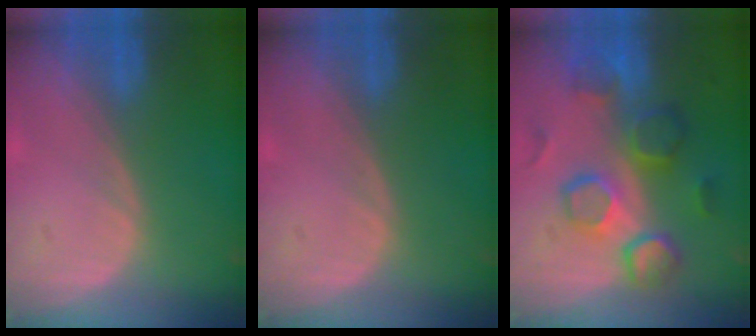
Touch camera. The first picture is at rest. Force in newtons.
{"total": 0.0}
{"total": 9.9, "press": 9.4, "slide": 3.1}